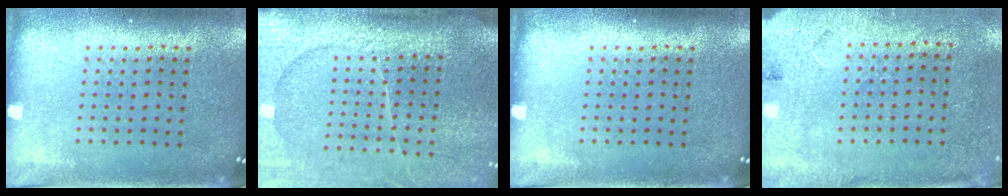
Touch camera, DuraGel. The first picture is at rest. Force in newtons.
{"total": 4.2, "press": 3.4, "slide": 2.4}
{"total": 0.0}
{"total": 2.6, "press": 2.1, "slide": 1.5}